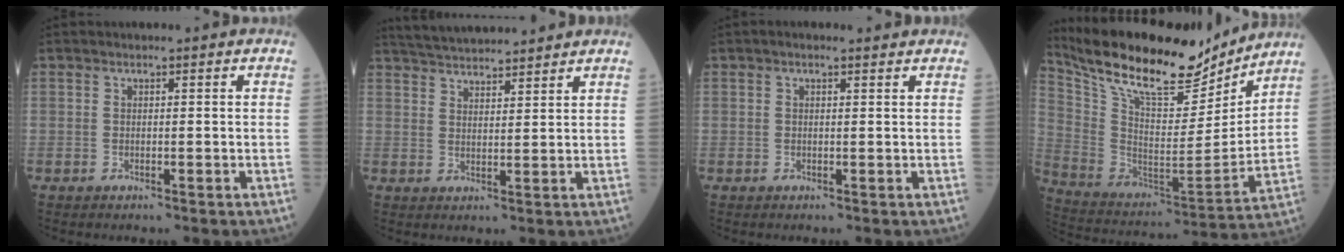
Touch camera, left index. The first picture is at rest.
{"total": 9.8, "force": [9.2, 1.0, 3.0], "torque": [-0.059, 0.028, 0.148]}
{"total": 1.4, "force": [1.1, 0.4, 0.8], "torque": [-0.019, 0.011, 0.014]}
{"total": 22.9, "force": [19.9, 5.4, 9.9], "torque": [-0.193, -0.011, 0.331]}